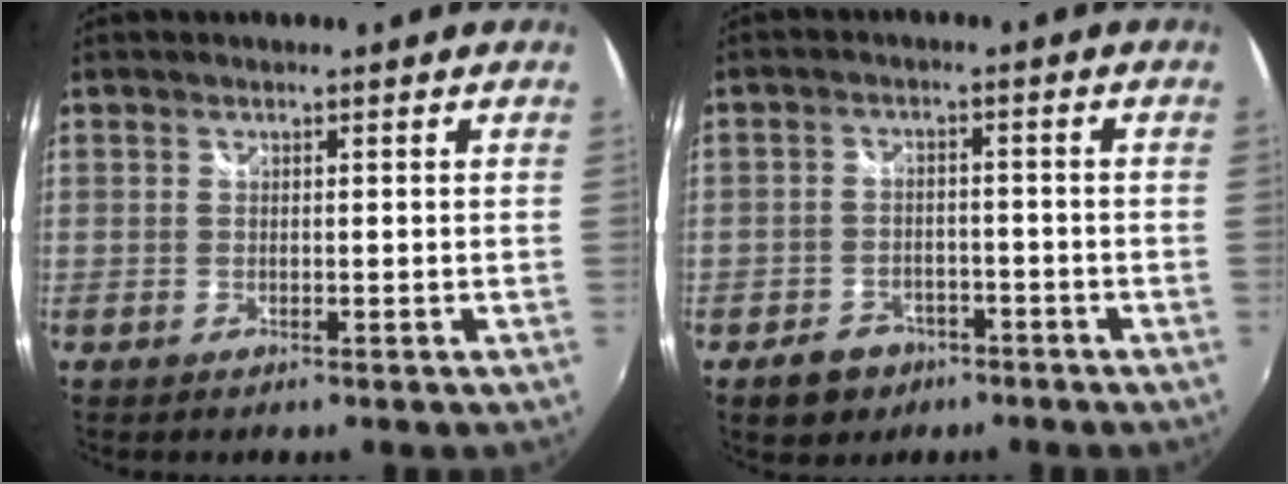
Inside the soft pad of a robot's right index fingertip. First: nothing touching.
{"total": 6.8, "force": [-4.3, 4.8, 2.1], "torque": [-0.067, 0.008, -0.057]}